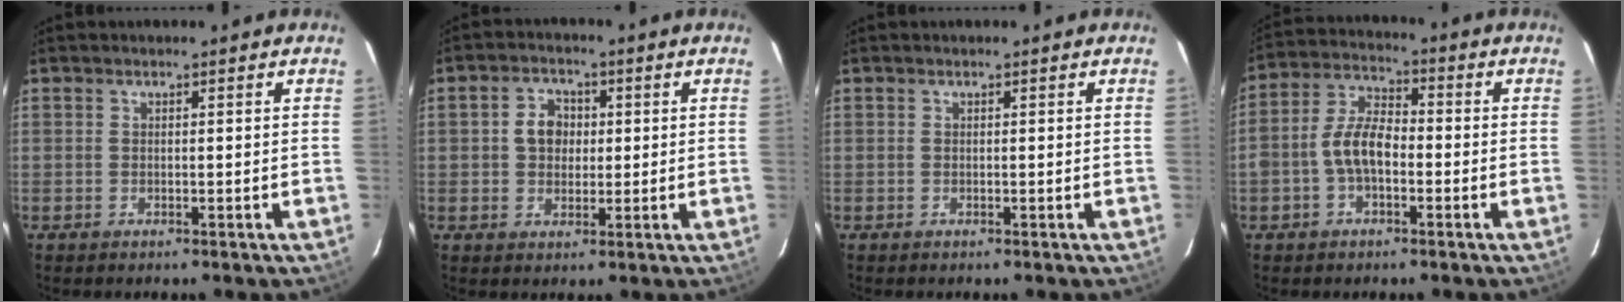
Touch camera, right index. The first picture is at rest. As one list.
[{"total": 5.1, "force": [0.5, 4.3, 2.7], "torque": [-0.049, 0.017, 0.010]}, {"total": 0.0}, {"total": 7.9, "force": [-2.1, 4.5, 6.1], "torque": [-0.128, 0.021, -0.039]}]